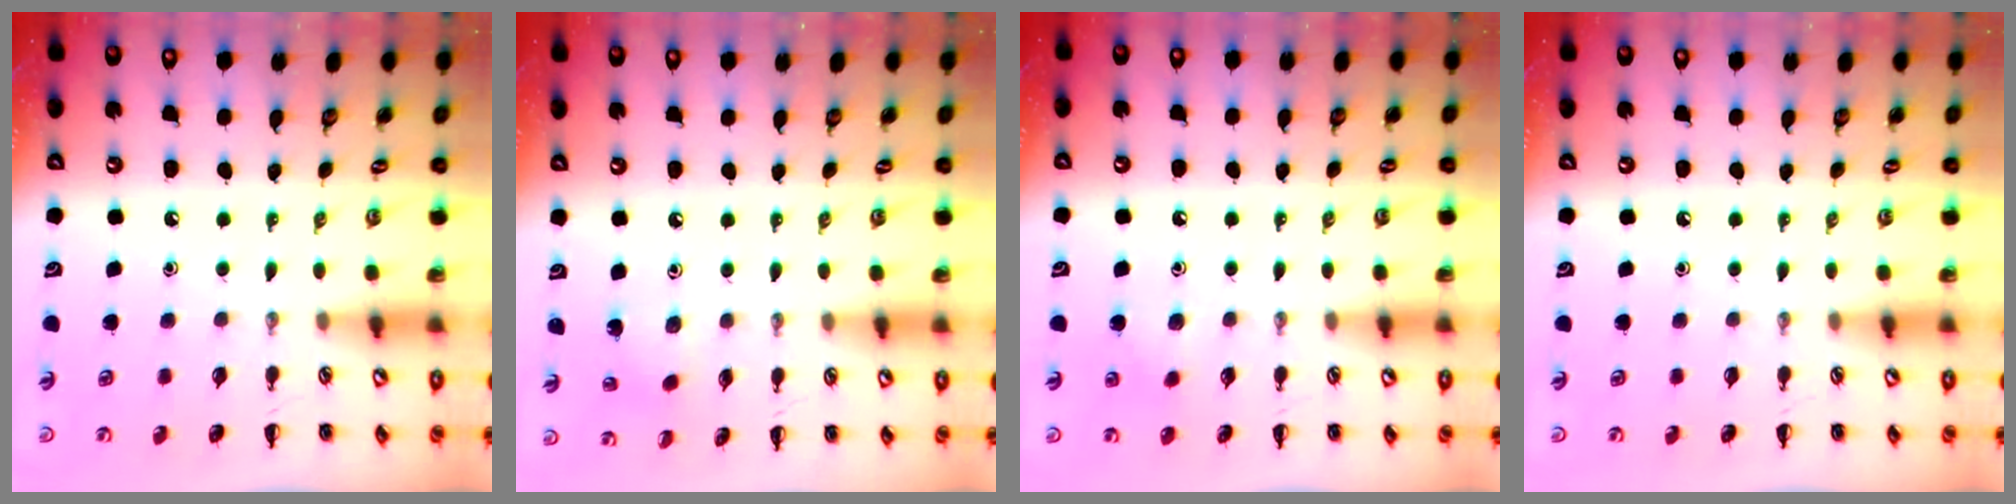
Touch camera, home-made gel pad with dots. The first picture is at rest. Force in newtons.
{"total": 3.0, "press": 2.8, "slide": 1.0}
{"total": 6.1, "press": 5.9, "slide": 1.7}
{"total": 0.0}